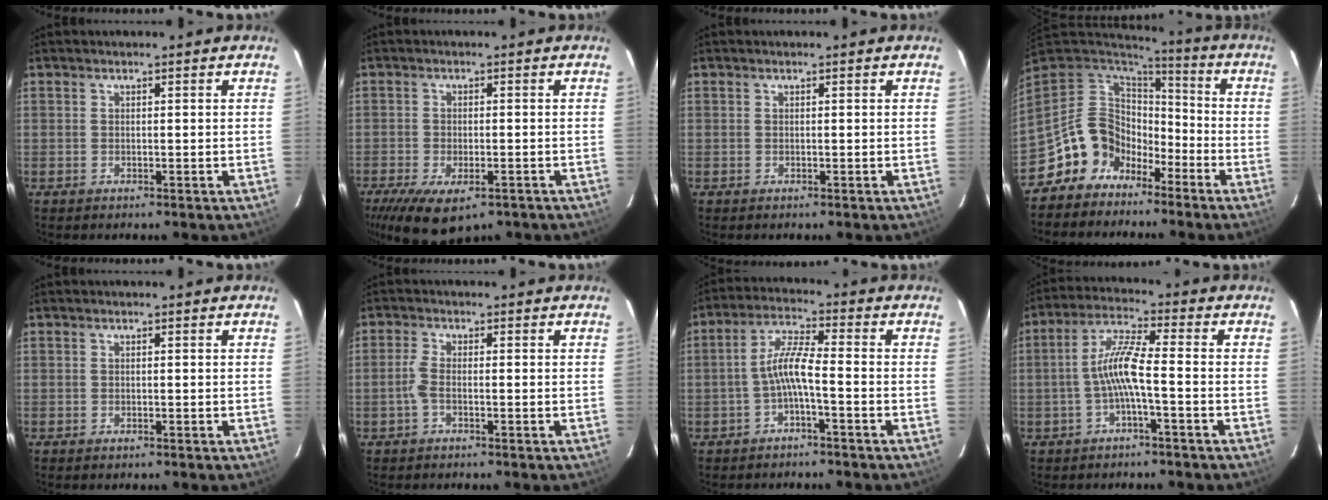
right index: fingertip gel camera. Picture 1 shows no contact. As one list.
[{"total": 10.9, "force": [-6.7, 4.9, 7.1], "torque": [-0.151, -0.034, -0.103]}, {"total": 0.0}, {"total": 13.3, "force": [-8.5, 9.5, 3.7], "torque": [-0.094, 0.029, -0.148]}, {"total": 0.0}, {"total": 2.0, "force": [-1.0, 0.3, 1.7], "torque": [-0.044, 0.002, -0.023]}, {"total": 5.4, "force": [-2.2, 0.5, 4.9], "torque": [-0.113, 0.016, -0.041]}, {"total": 6.7, "force": [-2.0, 0.3, 6.3], "torque": [-0.144, 0.015, -0.038]}]